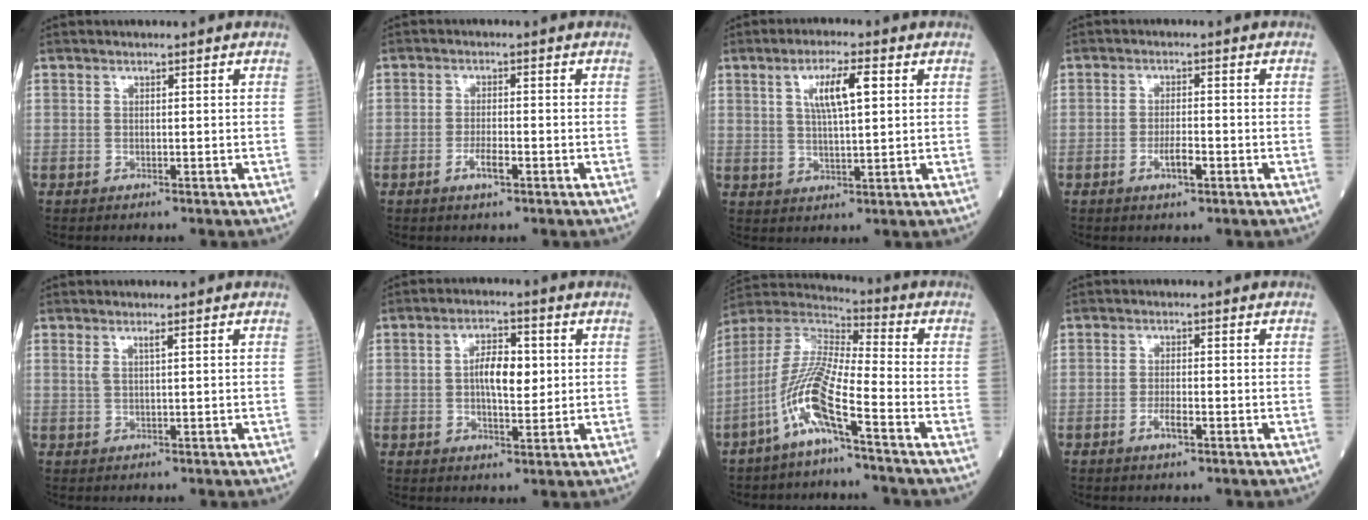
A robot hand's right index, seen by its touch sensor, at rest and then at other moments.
{"total": 2.8, "force": [-1.4, 0.6, 2.4], "torque": [-0.047, -0.001, -0.024]}
{"total": 6.5, "force": [2.1, 1.1, 6.1], "torque": [-0.112, 0.008, 0.039]}
{"total": 3.1, "force": [-1.4, 0.7, 2.7], "torque": [-0.050, 0.000, -0.023]}
{"total": 1.3, "force": [0.7, -0.2, 1.1], "torque": [-0.029, 0.004, 0.015]}
{"total": 6.2, "force": [0.7, 2.5, 5.7], "torque": [-0.100, 0.009, 0.010]}
{"total": 11.4, "force": [-5.8, 0.5, 9.8], "torque": [-0.215, -0.005, -0.125]}
{"total": 2.3, "force": [-1.1, 0.4, 2.0], "torque": [-0.037, -0.001, -0.020]}